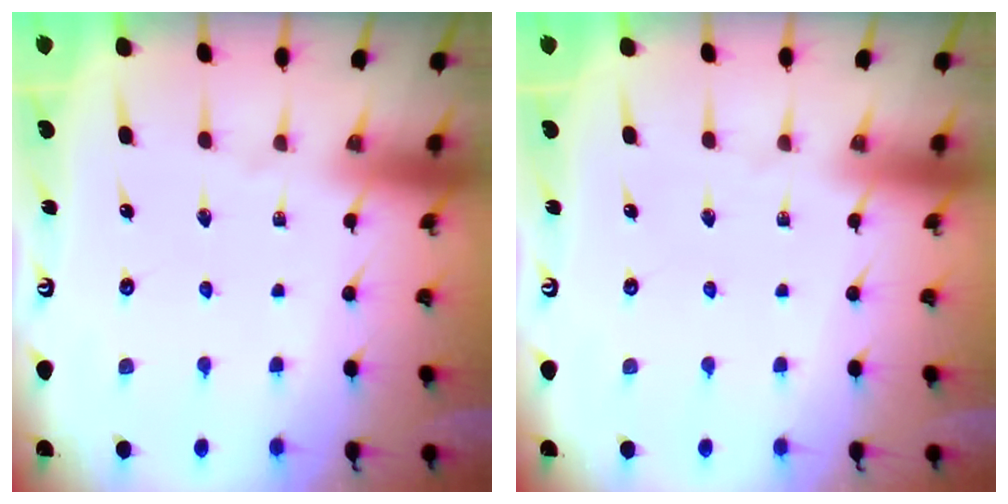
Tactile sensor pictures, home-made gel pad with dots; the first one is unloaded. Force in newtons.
{"total": 0.0}